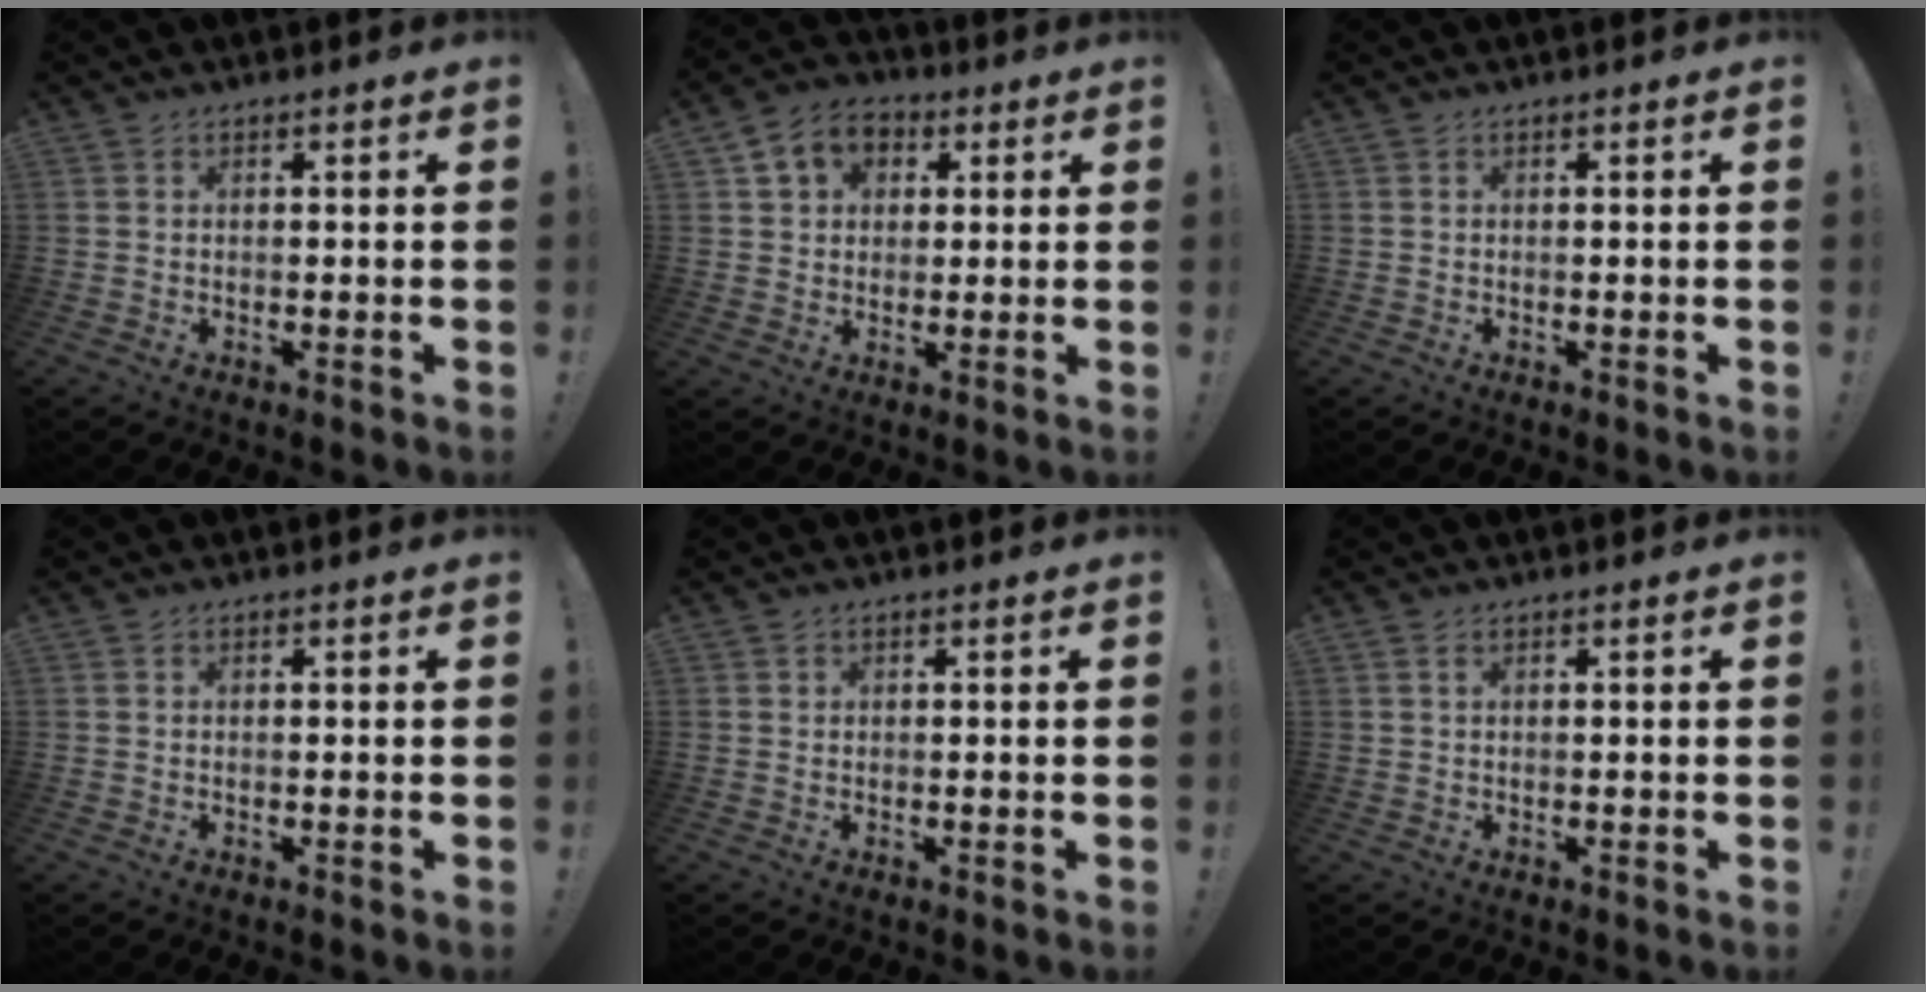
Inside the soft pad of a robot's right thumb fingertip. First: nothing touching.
{"total": 8.2, "force": [2.9, 6.9, 3.4], "torque": [-0.051, -0.001, 0.059]}
{"total": 0.0}
{"total": 0.0}
{"total": 0.6, "force": [0.3, 0.5, 0.1], "torque": [0.003, -0.001, 0.005]}
{"total": 0.6, "force": [0.3, 0.2, 0.5], "torque": [-0.010, 0.001, 0.006]}